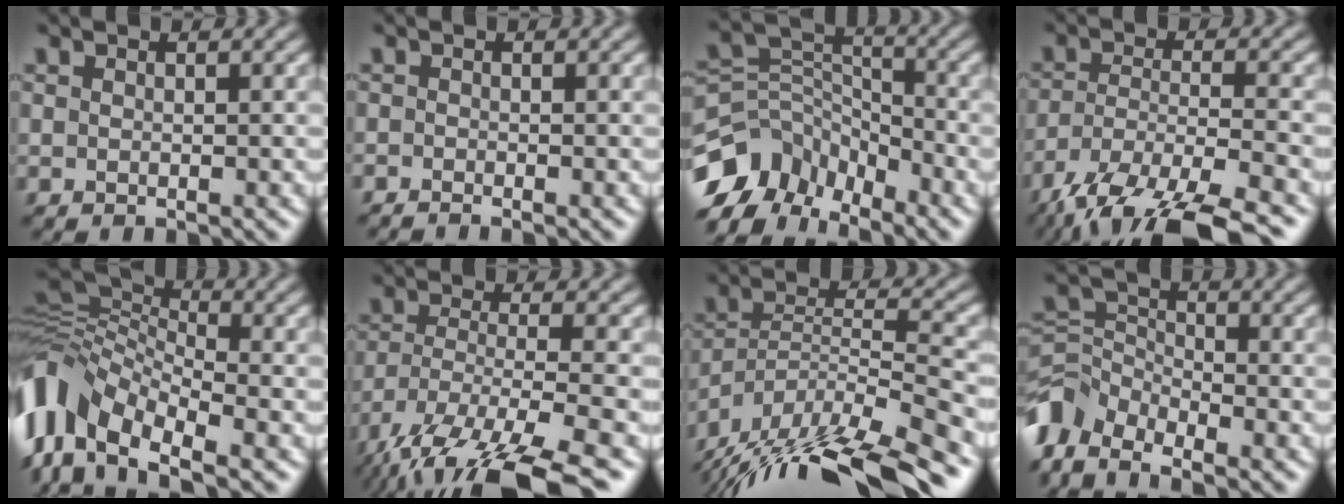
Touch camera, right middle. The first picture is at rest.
{"total": 1.0, "force": [-0.9, 0.0, 0.3], "torque": [-0.001, -0.007, -0.019]}
{"total": 8.3, "force": [-5.7, 4.9, 3.4], "torque": [-0.065, 0.006, -0.119]}
{"total": 13.3, "force": [-10.5, 4.2, 7.0], "torque": [-0.145, -0.043, -0.158]}
{"total": 10.3, "force": [-4.0, 5.8, 7.5], "torque": [-0.151, 0.011, -0.102]}
{"total": 13.6, "force": [-10.0, 4.0, 8.3], "torque": [-0.177, -0.049, -0.147]}
{"total": 15.4, "force": [-12.7, 3.5, 7.9], "torque": [-0.139, 0.001, -0.199]}
{"total": 7.3, "force": [-4.7, 4.1, 3.8], "torque": [-0.072, 0.001, -0.109]}